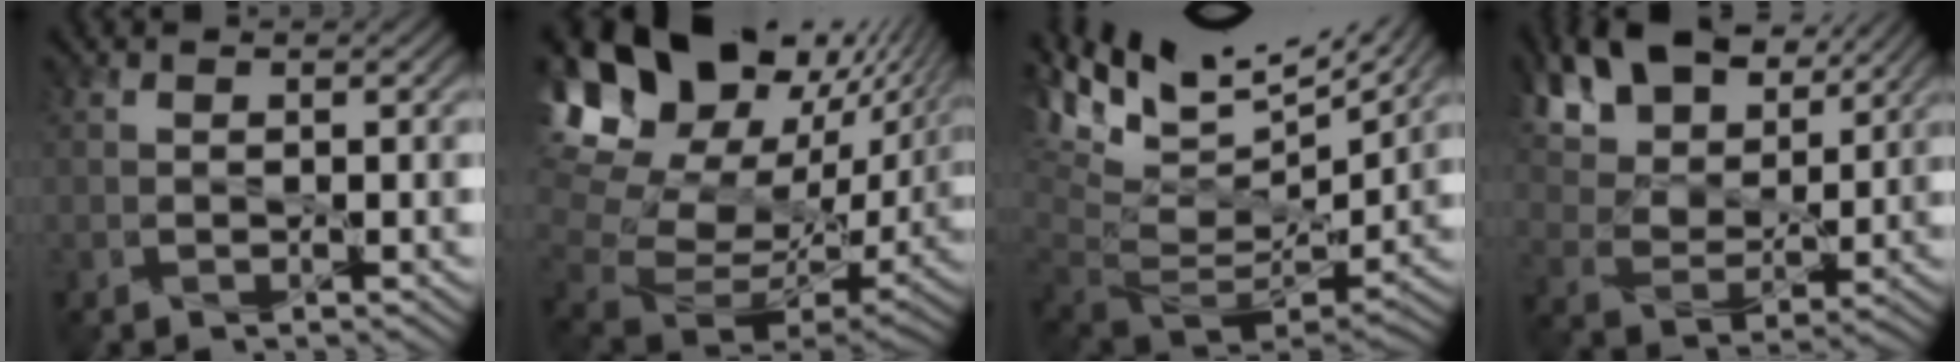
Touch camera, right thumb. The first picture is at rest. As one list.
[{"total": 18.9, "force": [10.2, 11.9, 10.6], "torque": [-0.197, 0.032, 0.190]}, {"total": 16.9, "force": [10.3, 7.1, 11.4], "torque": [-0.242, 0.034, 0.202]}, {"total": 16.4, "force": [11.5, 9.0, 7.4], "torque": [-0.206, 0.019, 0.223]}]